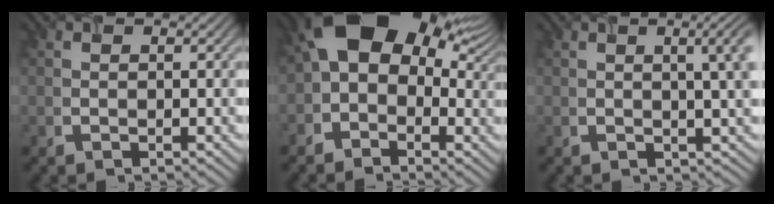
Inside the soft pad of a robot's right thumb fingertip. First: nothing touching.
{"total": 13.9, "force": [3.3, 9.4, 9.7], "torque": [-0.154, 0.006, 0.054]}
{"total": 4.5, "force": [1.1, 1.1, 4.2], "torque": [-0.055, 0.011, 0.017]}